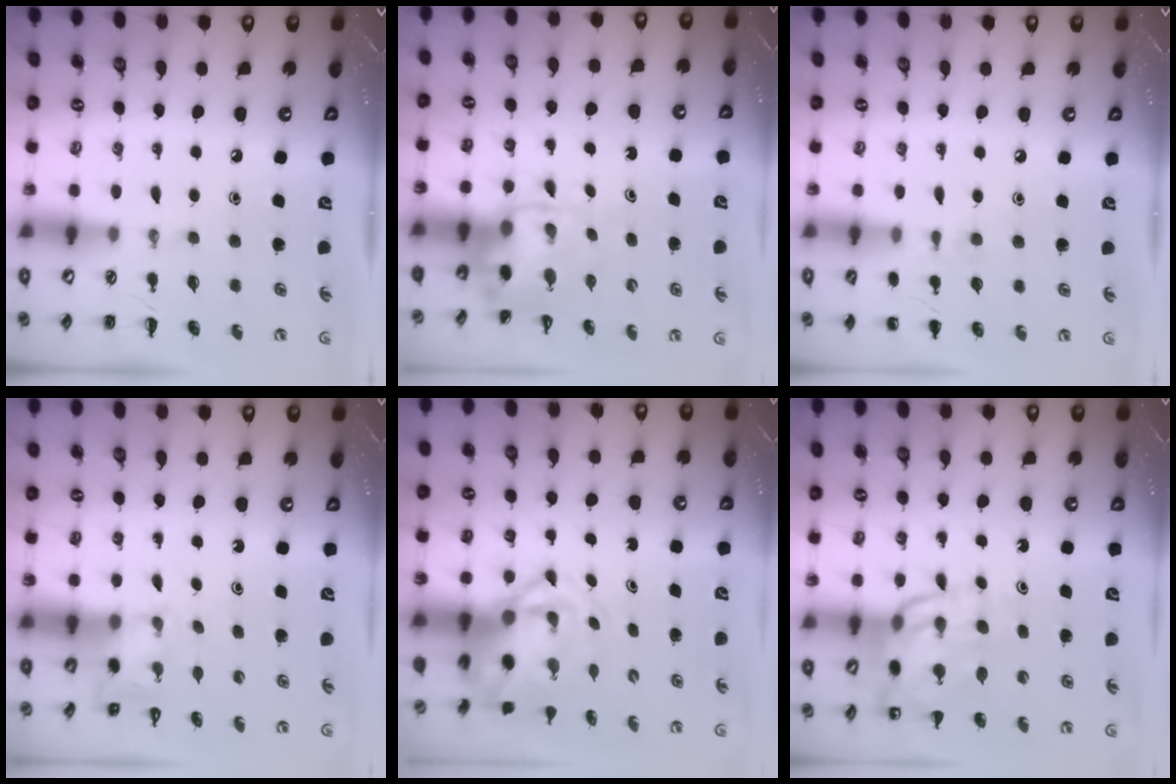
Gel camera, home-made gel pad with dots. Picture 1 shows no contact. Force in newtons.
{"total": 4.0, "press": 3.9, "slide": 0.8}
{"total": 5.8, "press": 5.6, "slide": 1.6}
{"total": 2.7, "press": 2.6, "slide": 0.9}
{"total": 4.5, "press": 4.4, "slide": 1.1}
{"total": 12.7, "press": 12.2, "slide": 3.6}